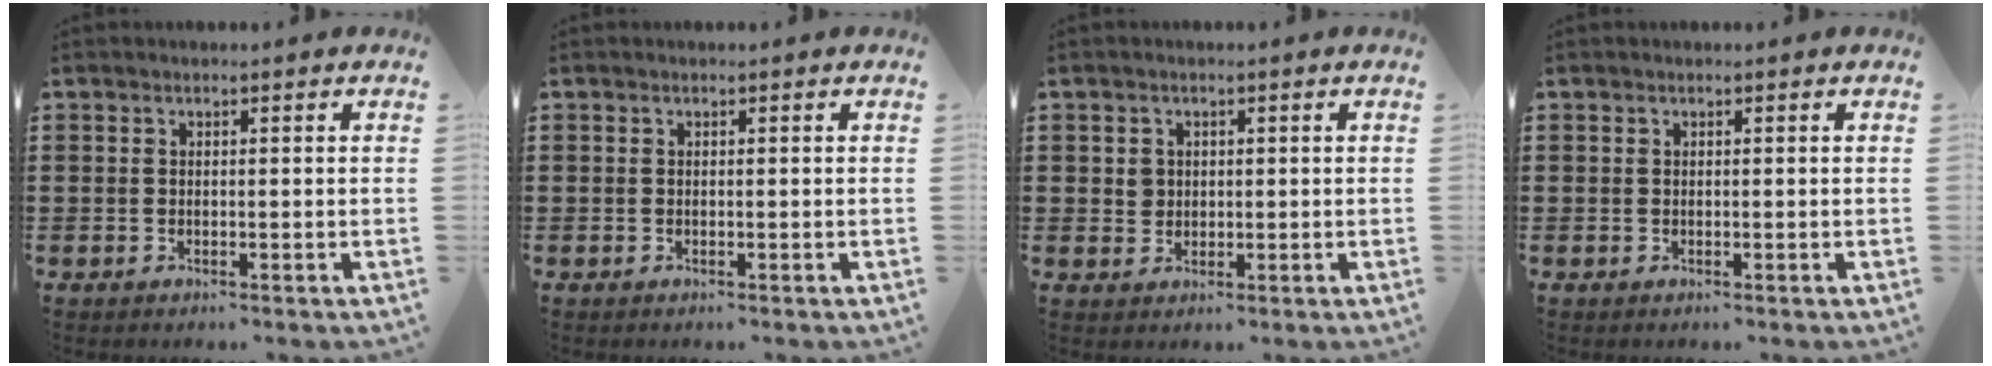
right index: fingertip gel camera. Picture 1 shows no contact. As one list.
[{"total": 0.0}, {"total": 1.8, "force": [0.5, 1.7, 0.6], "torque": [-0.017, 0.008, 0.009]}, {"total": 0.0}]